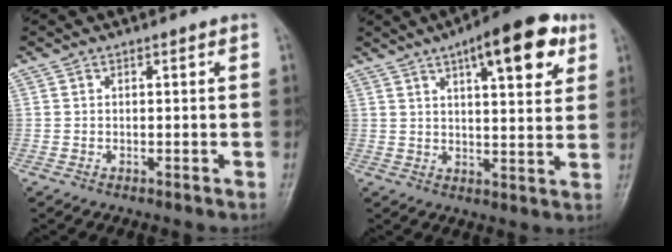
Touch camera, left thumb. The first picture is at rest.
{"total": 14.3, "force": [7.2, 4.9, 11.4], "torque": [-0.132, -0.017, 0.096]}